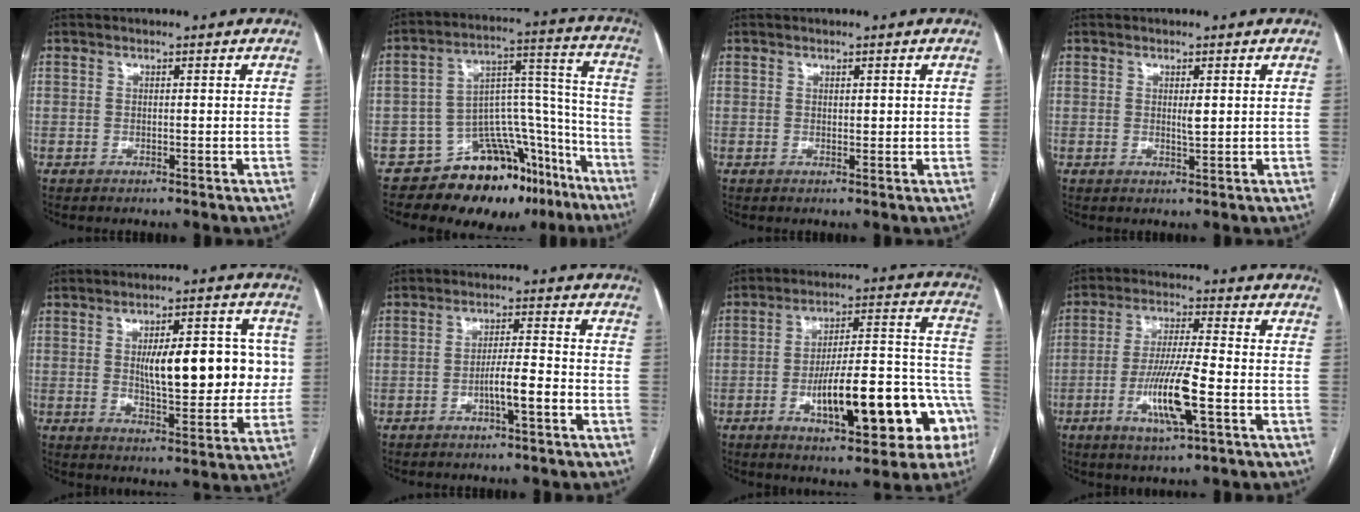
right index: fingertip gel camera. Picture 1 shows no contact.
{"total": 18.4, "force": [-13.9, 9.1, 8.0], "torque": [-0.064, 0.087, -0.195]}
{"total": 0.9, "force": [0.4, 0.4, 0.7], "torque": [-0.009, -0.002, 0.006]}
{"total": 1.4, "force": [0.3, 0.2, 1.3], "torque": [-0.024, -0.002, 0.006]}
{"total": 14.4, "force": [1.6, 5.1, 13.3], "torque": [-0.175, 0.024, 0.031]}
{"total": 5.0, "force": [-2.1, 0.3, 4.6], "torque": [-0.079, 0.006, -0.036]}
{"total": 20.4, "force": [-7.6, 5.6, 18.0], "torque": [-0.195, 0.042, -0.095]}
{"total": 10.7, "force": [-3.5, 0.8, 10.1], "torque": [-0.196, -0.010, -0.064]}